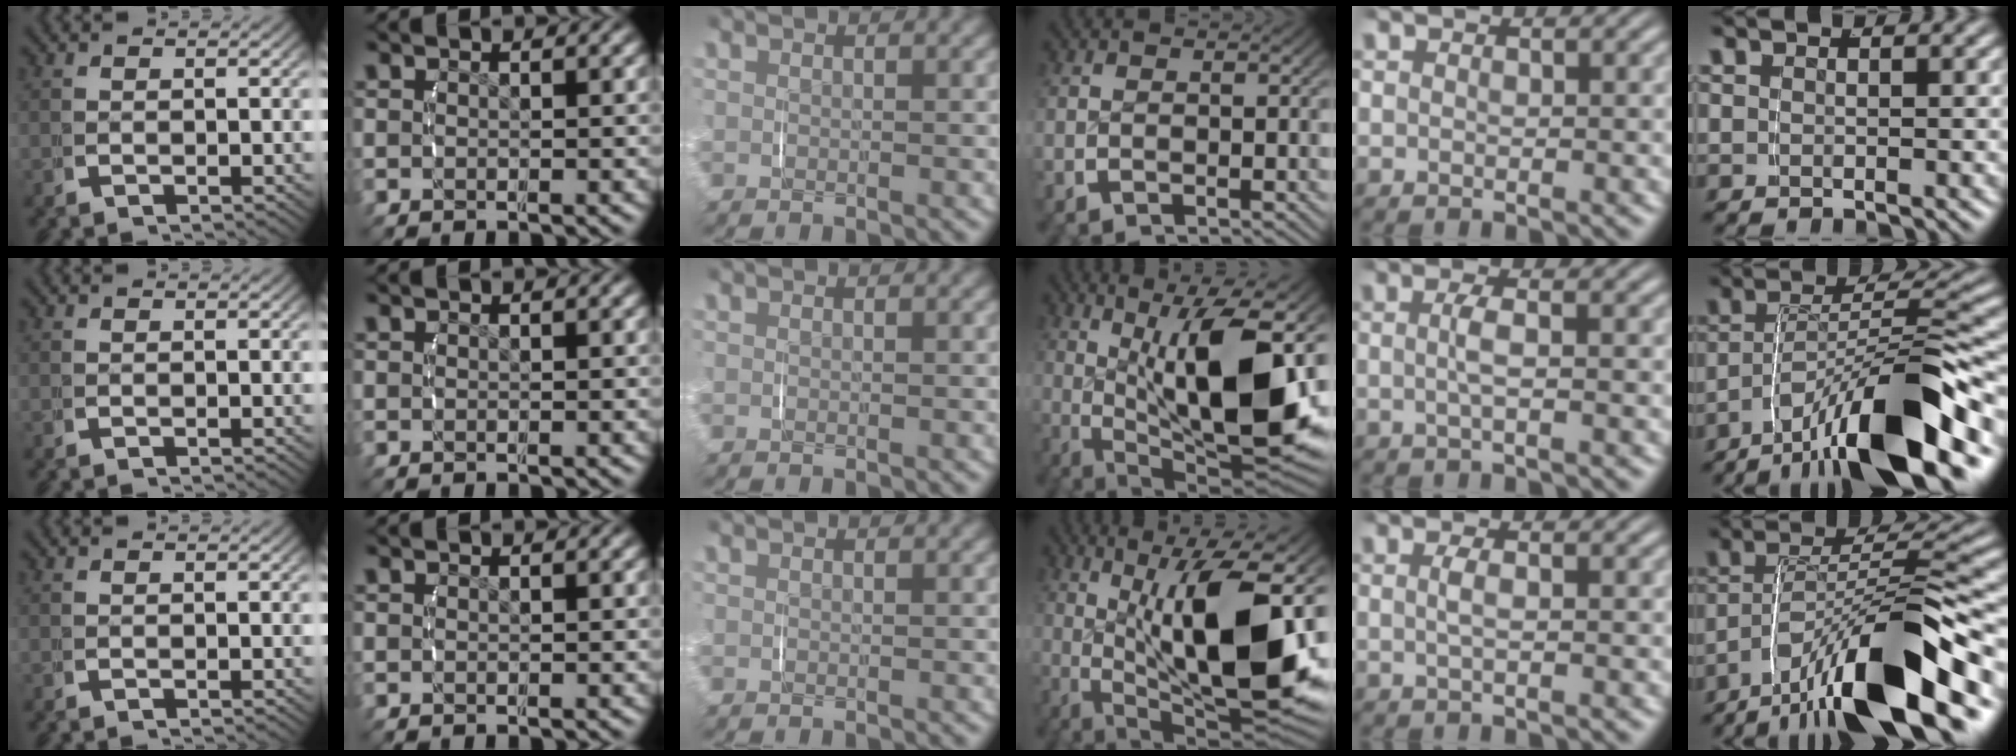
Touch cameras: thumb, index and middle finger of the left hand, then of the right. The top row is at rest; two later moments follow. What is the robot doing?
{"motion": "lift_and_place", "object": "jar lid"}